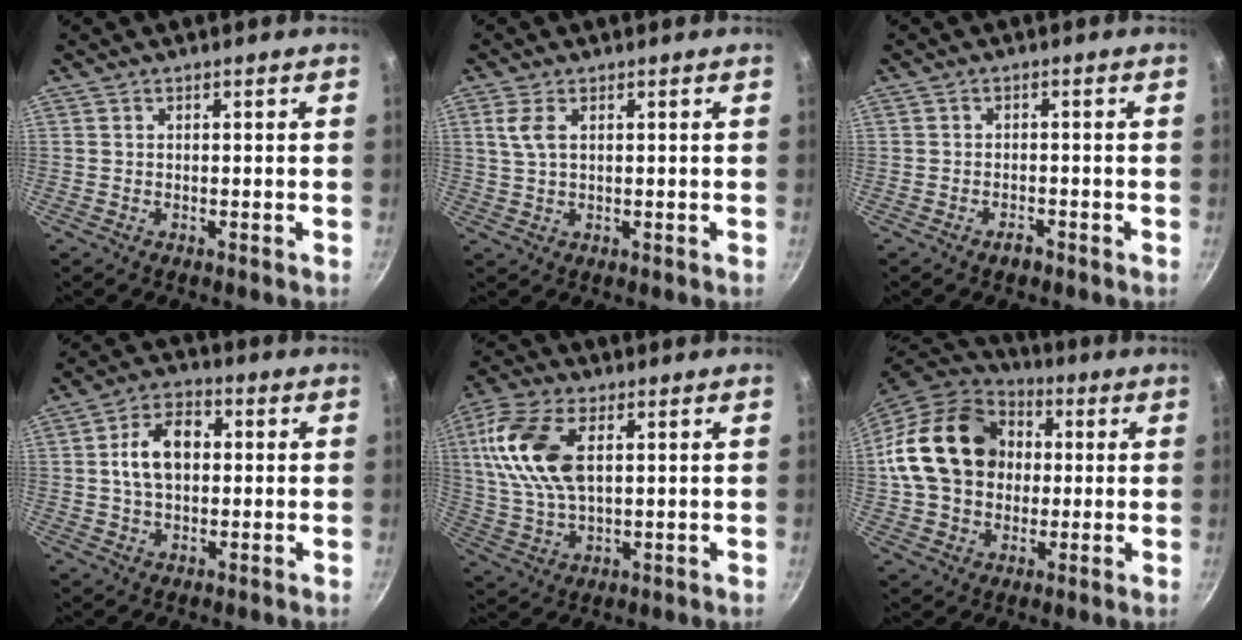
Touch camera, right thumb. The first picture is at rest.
{"total": 3.8, "force": [1.3, 1.8, 3.0], "torque": [-0.063, -0.003, 0.027]}
{"total": 2.0, "force": [-1.4, 1.1, 1.0], "torque": [-0.012, 0.016, -0.020]}
{"total": 9.5, "force": [1.1, 6.3, 7.1], "torque": [-0.103, 0.018, 0.011]}
{"total": 15.0, "force": [4.0, 8.0, 12.0], "torque": [-0.237, -0.003, 0.077]}
{"total": 20.9, "force": [2.5, 16.5, 12.6], "torque": [-0.200, 0.027, 0.042]}